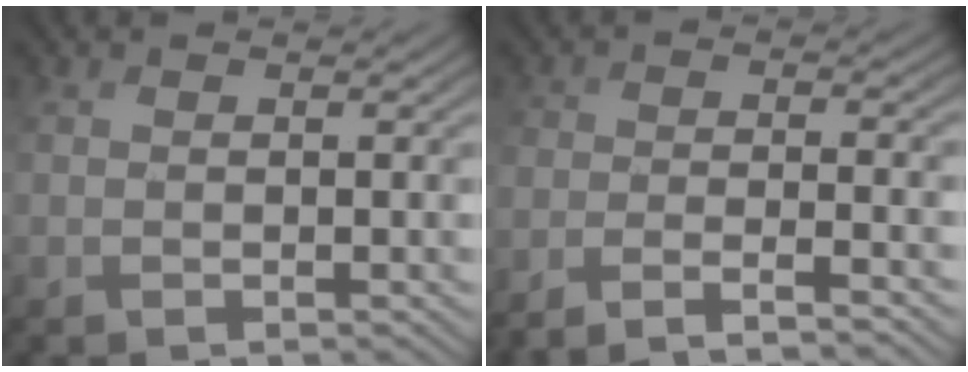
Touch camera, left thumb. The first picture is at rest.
{"total": 6.9, "force": [-6.2, 0.7, 2.9], "torque": [-0.041, 0.014, -0.099]}